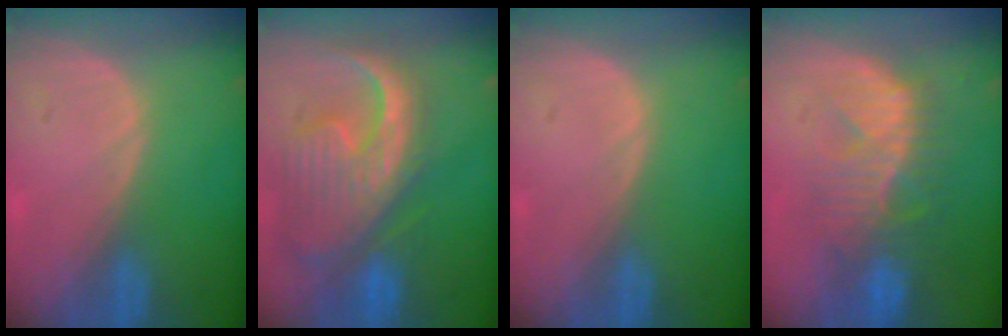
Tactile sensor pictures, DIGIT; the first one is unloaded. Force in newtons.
{"total": 13.0, "press": 11.2, "slide": 6.6}
{"total": 0.0}
{"total": 9.8, "press": 9.0, "slide": 3.9}